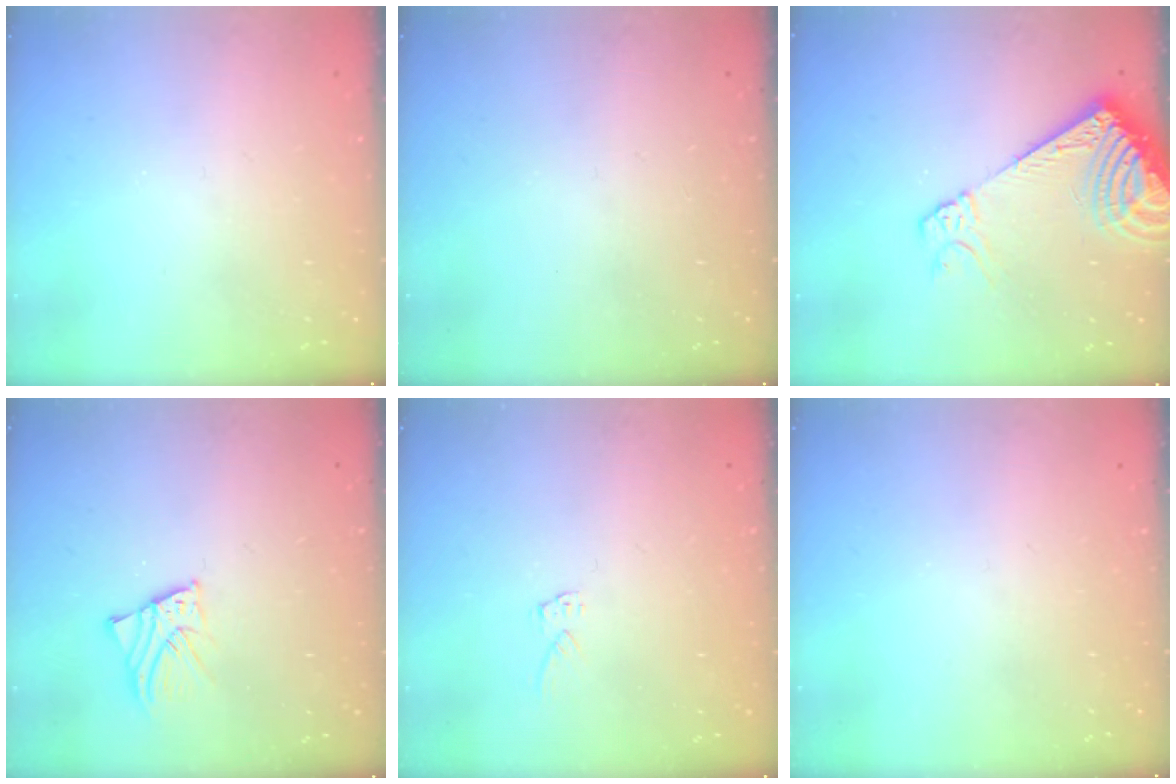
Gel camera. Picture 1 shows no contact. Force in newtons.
{"total": 0.0}
{"total": 12.6, "press": 12.4, "slide": 2.4}
{"total": 2.3, "press": 2.3, "slide": 0.1}
{"total": 4.9, "press": 4.9, "slide": 0.2}
{"total": 0.0}